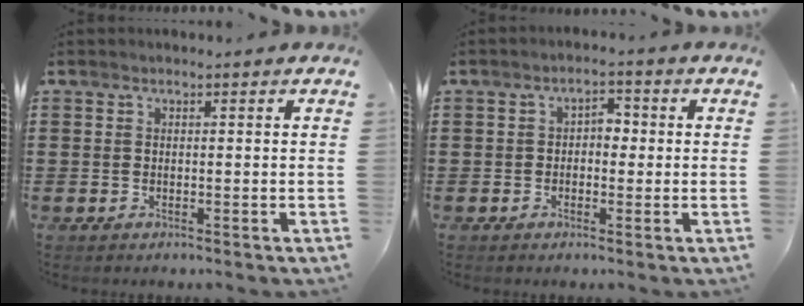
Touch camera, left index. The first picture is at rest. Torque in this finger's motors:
{"motor_torque": [0.08, -0.02, 0.15, 0.02]}